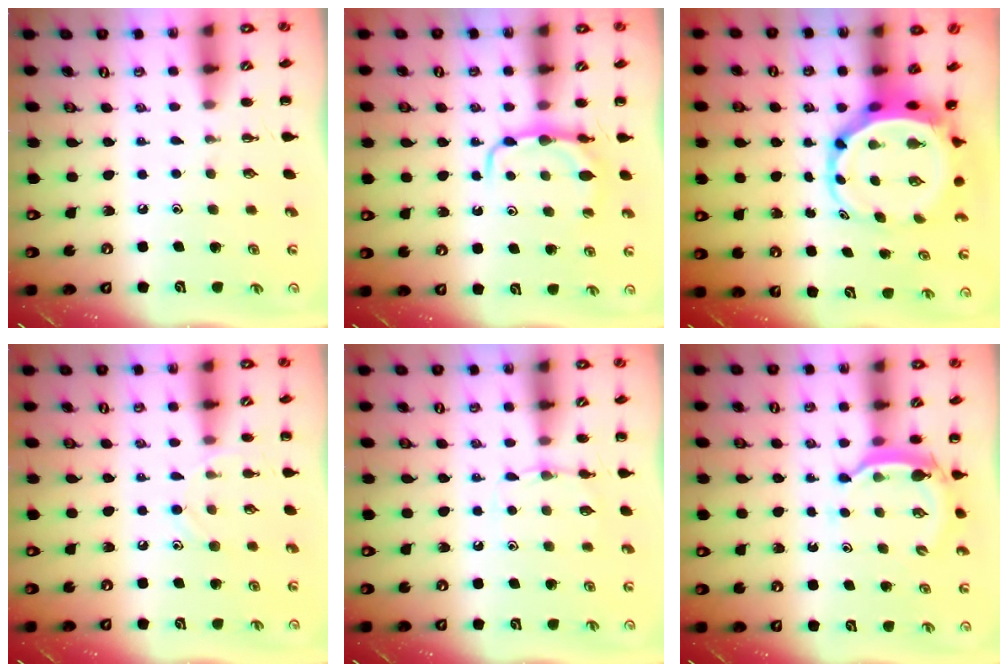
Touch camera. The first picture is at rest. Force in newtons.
{"total": 7.2, "press": 7.1, "slide": 0.8}
{"total": 7.2, "press": 6.8, "slide": 2.2}
{"total": 8.8, "press": 8.5, "slide": 2.3}
{"total": 4.6, "press": 4.3, "slide": 1.7}
{"total": 5.2, "press": 5.1, "slide": 1.0}